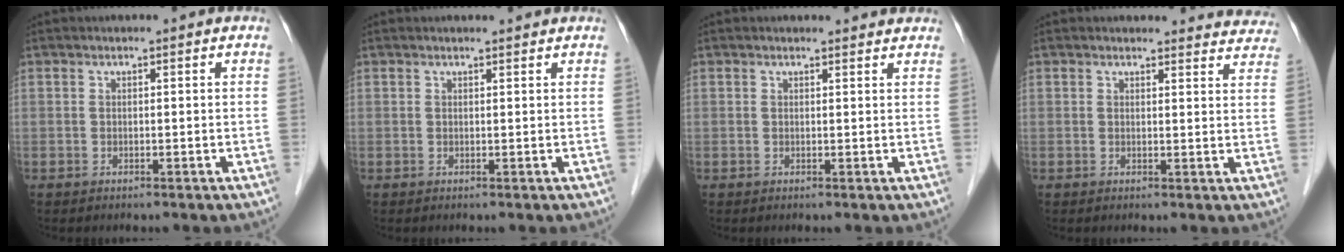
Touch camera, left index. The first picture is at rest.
{"total": 1.5, "force": [1.5, 0.1, 0.1], "torque": [-0.010, 0.002, 0.019]}
{"total": 3.1, "force": [3.0, 0.7, 0.3], "torque": [-0.006, 0.003, 0.025]}
{"total": 9.8, "force": [9.4, 2.5, 0.3], "torque": [0.041, -0.018, 0.067]}